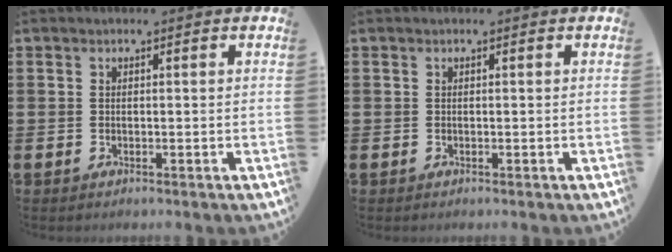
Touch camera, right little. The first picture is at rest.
{"total": 0.0}